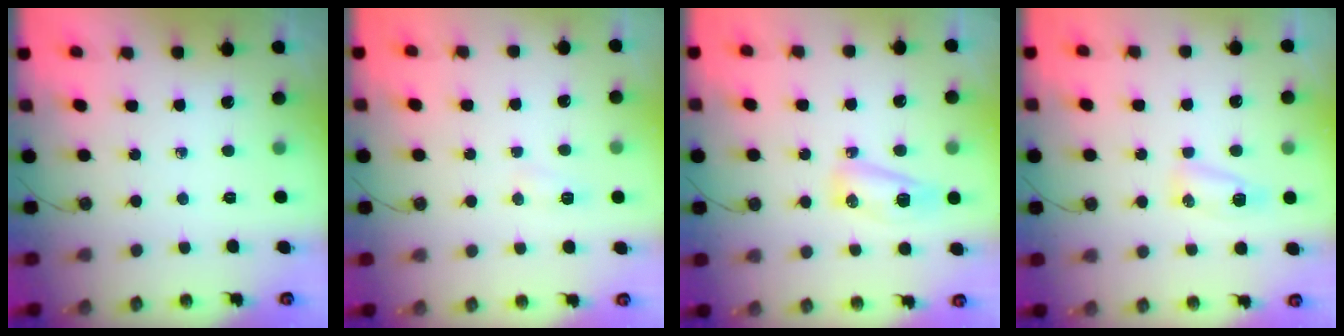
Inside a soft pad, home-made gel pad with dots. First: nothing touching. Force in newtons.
{"total": 4.6, "press": 4.6, "slide": 0.5}
{"total": 9.4, "press": 7.9, "slide": 5.0}
{"total": 7.9, "press": 5.6, "slide": 5.6}